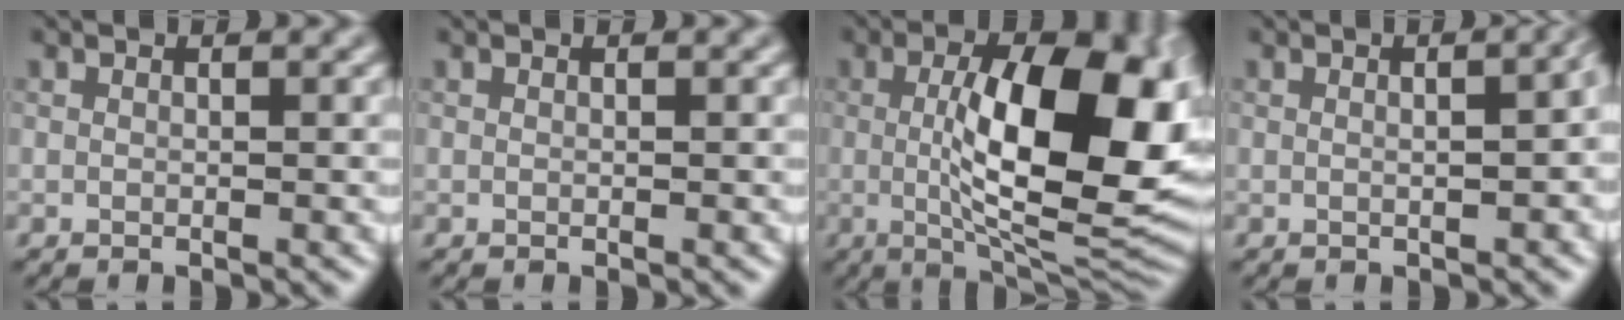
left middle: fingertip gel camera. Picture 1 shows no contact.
{"total": 0.0}
{"total": 13.9, "force": [0.5, 5.7, 12.7], "torque": [-0.181, -0.004, 0.011]}
{"total": 4.2, "force": [0.1, 1.6, 3.9], "torque": [-0.032, 0.008, 0.007]}